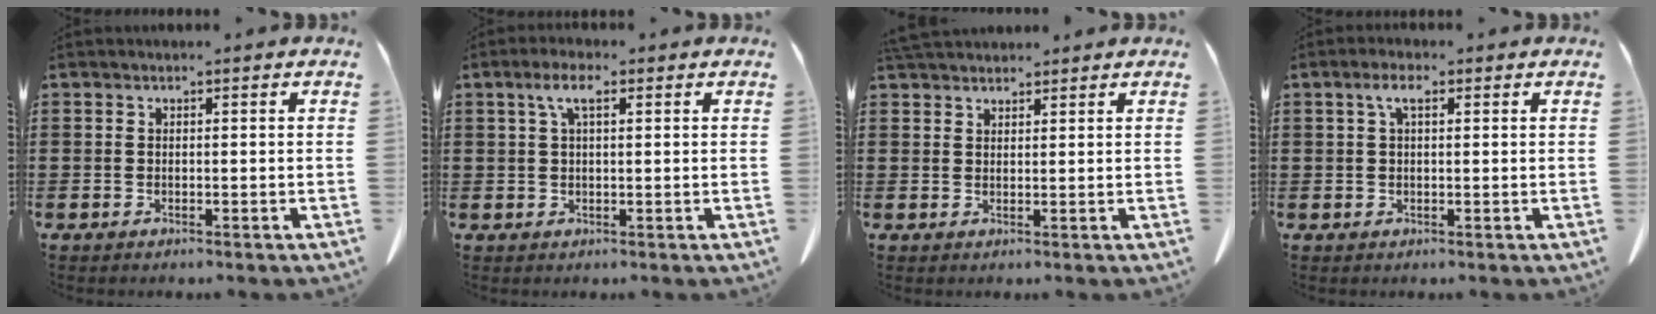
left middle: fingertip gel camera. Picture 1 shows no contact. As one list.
[{"total": 4.1, "force": [1.7, 1.3, 3.5], "torque": [-0.076, 0.008, 0.027]}, {"total": 2.9, "force": [2.7, 0.7, 0.8], "torque": [-0.023, -0.002, 0.054]}, {"total": 3.1, "force": [1.1, 1.1, 2.7], "torque": [-0.058, 0.007, 0.018]}]